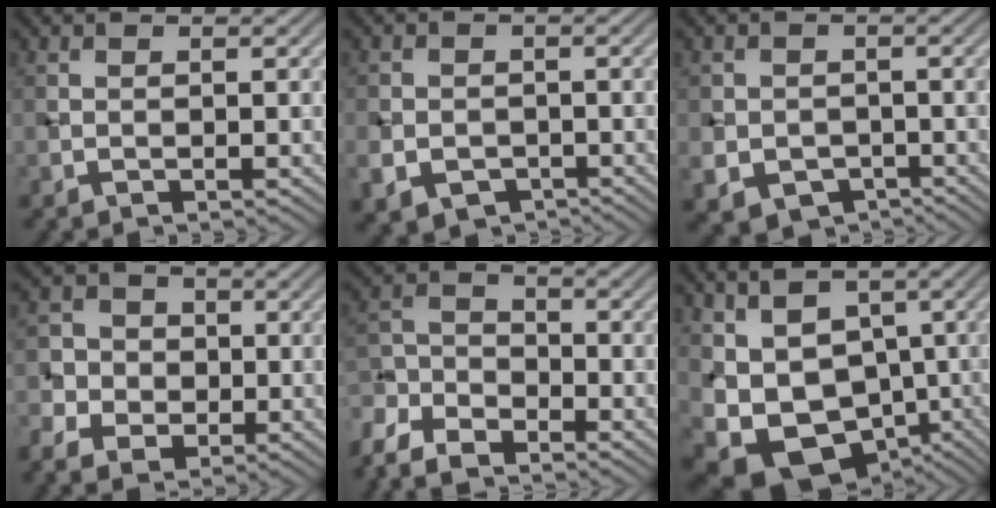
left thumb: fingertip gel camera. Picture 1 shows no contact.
{"total": 4.9, "force": [-2.2, 4.0, 1.8], "torque": [-0.038, -0.019, -0.042]}
{"total": 4.8, "force": [-1.9, 4.1, 1.6], "torque": [-0.037, -0.019, -0.032]}
{"total": 6.4, "force": [-2.2, 5.6, 2.2], "torque": [-0.055, -0.005, -0.060]}
{"total": 8.3, "force": [-6.7, 3.4, 3.4], "torque": [-0.083, -0.016, -0.144]}
{"total": 12.2, "force": [-1.5, 9.8, 7.1], "torque": [-0.142, -0.010, -0.008]}